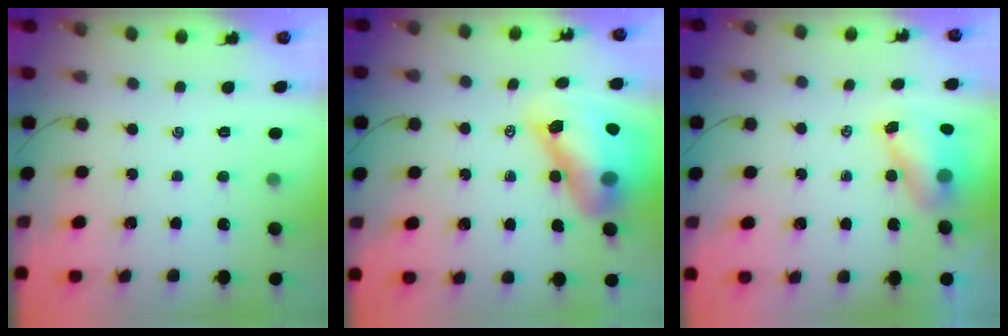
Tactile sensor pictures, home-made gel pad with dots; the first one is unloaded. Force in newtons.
{"total": 15.3, "press": 14.6, "slide": 4.3}
{"total": 6.7, "press": 6.6, "slide": 0.9}